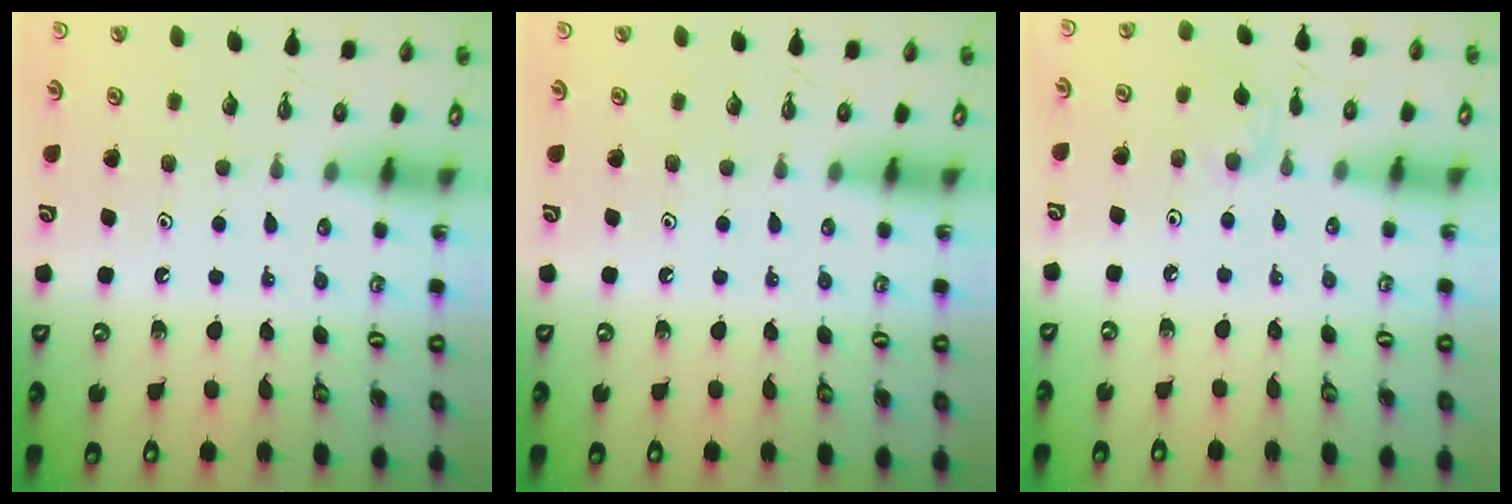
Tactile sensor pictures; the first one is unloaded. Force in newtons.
{"total": 0.0}
{"total": 2.0, "press": 1.9, "slide": 0.5}